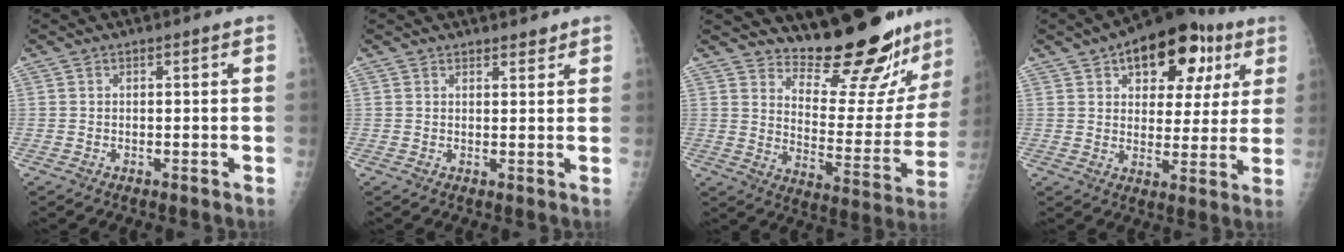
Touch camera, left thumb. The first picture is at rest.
{"total": 1.9, "force": [1.7, 0.7, 0.5], "torque": [0.005, -0.012, 0.021]}
{"total": 20.2, "force": [18.2, 4.2, 7.7], "torque": [-0.067, -0.167, 0.245]}
{"total": 17.4, "force": [8.2, 9.8, 11.8], "torque": [-0.109, -0.006, 0.112]}